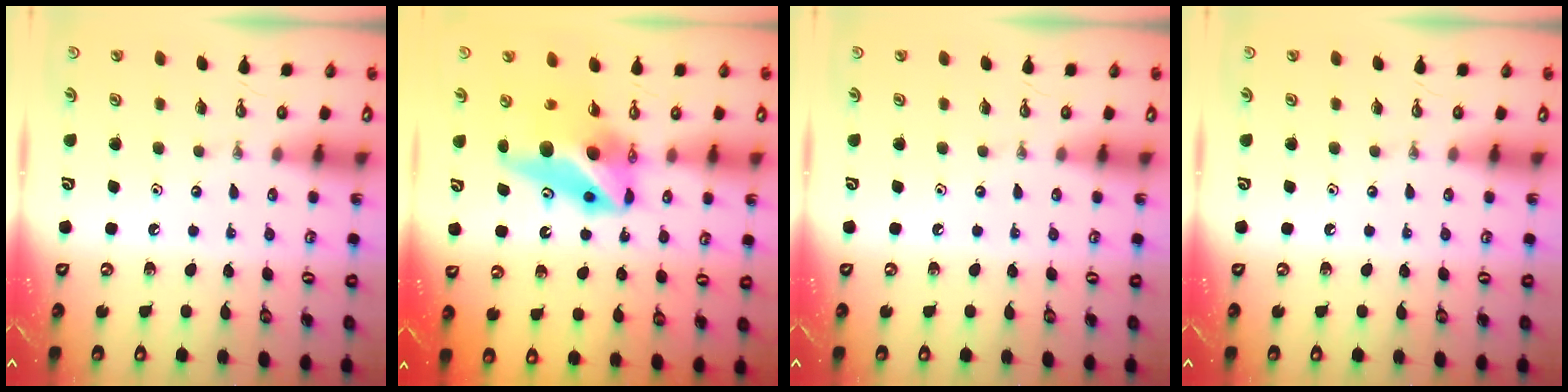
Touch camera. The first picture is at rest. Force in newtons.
{"total": 12.1, "press": 11.6, "slide": 3.3}
{"total": 0.0}
{"total": 0.0}